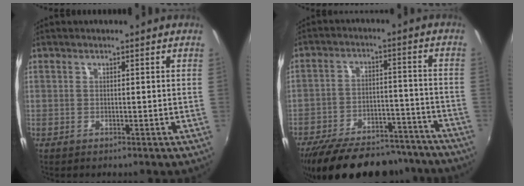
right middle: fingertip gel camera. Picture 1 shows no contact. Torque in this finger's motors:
{"motor_torque": [1.18, -0.96, 0.62, 0.21]}